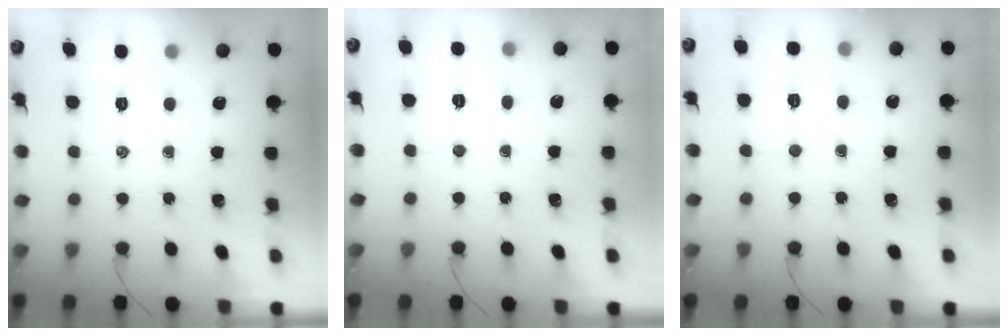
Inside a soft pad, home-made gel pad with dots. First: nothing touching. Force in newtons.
{"total": 4.6, "press": 4.5, "slide": 0.8}
{"total": 5.2, "press": 5.1, "slide": 1.1}